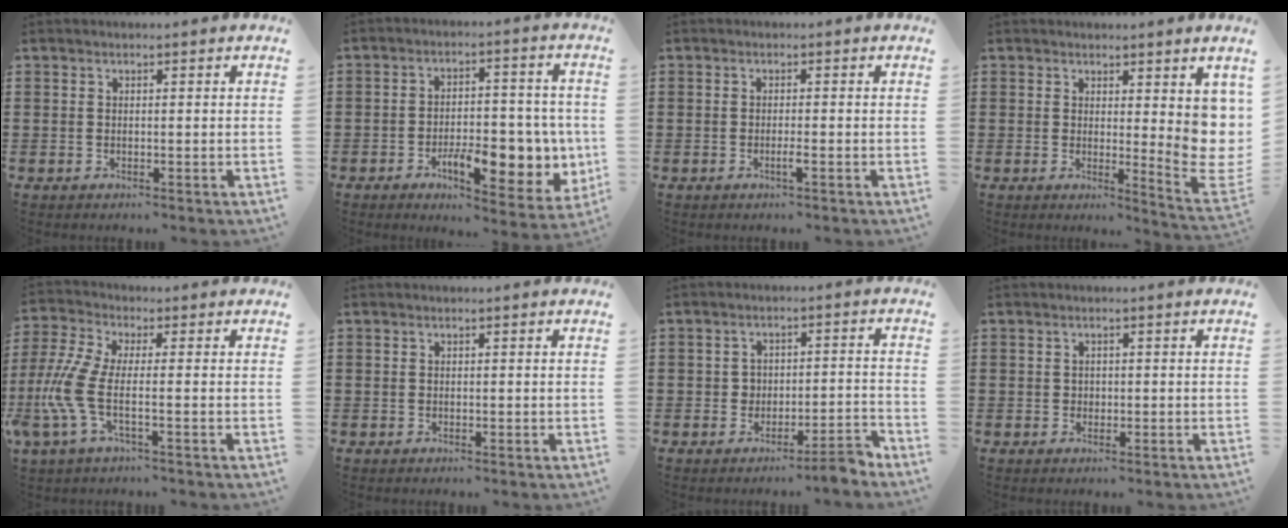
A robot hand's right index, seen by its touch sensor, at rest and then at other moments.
{"total": 10.7, "force": [-3.2, 5.3, 8.7], "torque": [-0.119, 0.003, -0.046]}
{"total": 1.5, "force": [-0.8, 0.0, 1.3], "torque": [-0.023, -0.004, -0.014]}
{"total": 5.6, "force": [2.5, 2.6, 4.3], "torque": [-0.048, -0.028, 0.045]}
{"total": 7.7, "force": [-1.7, 2.7, 7.0], "torque": [-0.195, -0.023, -0.043]}
{"total": 0.0}
{"total": 3.8, "force": [-3.4, 0.9, 1.4], "torque": [-0.023, 0.009, -0.069]}
{"total": 0.7, "force": [0.1, 0.6, 0.2], "torque": [-0.005, 0.003, 0.002]}